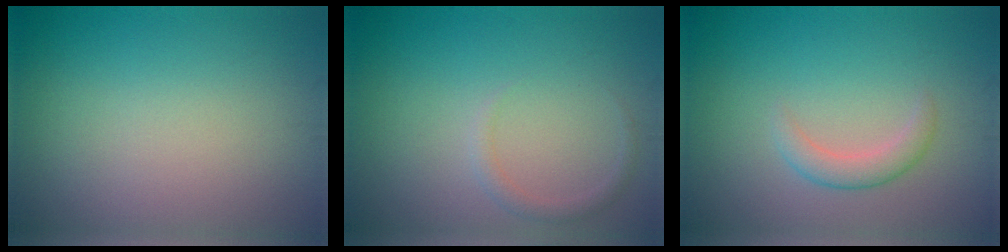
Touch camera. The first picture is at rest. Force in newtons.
{"total": 1.2, "press": 1.2, "slide": 0.0}
{"total": 2.0, "press": 2.0, "slide": 0.1}